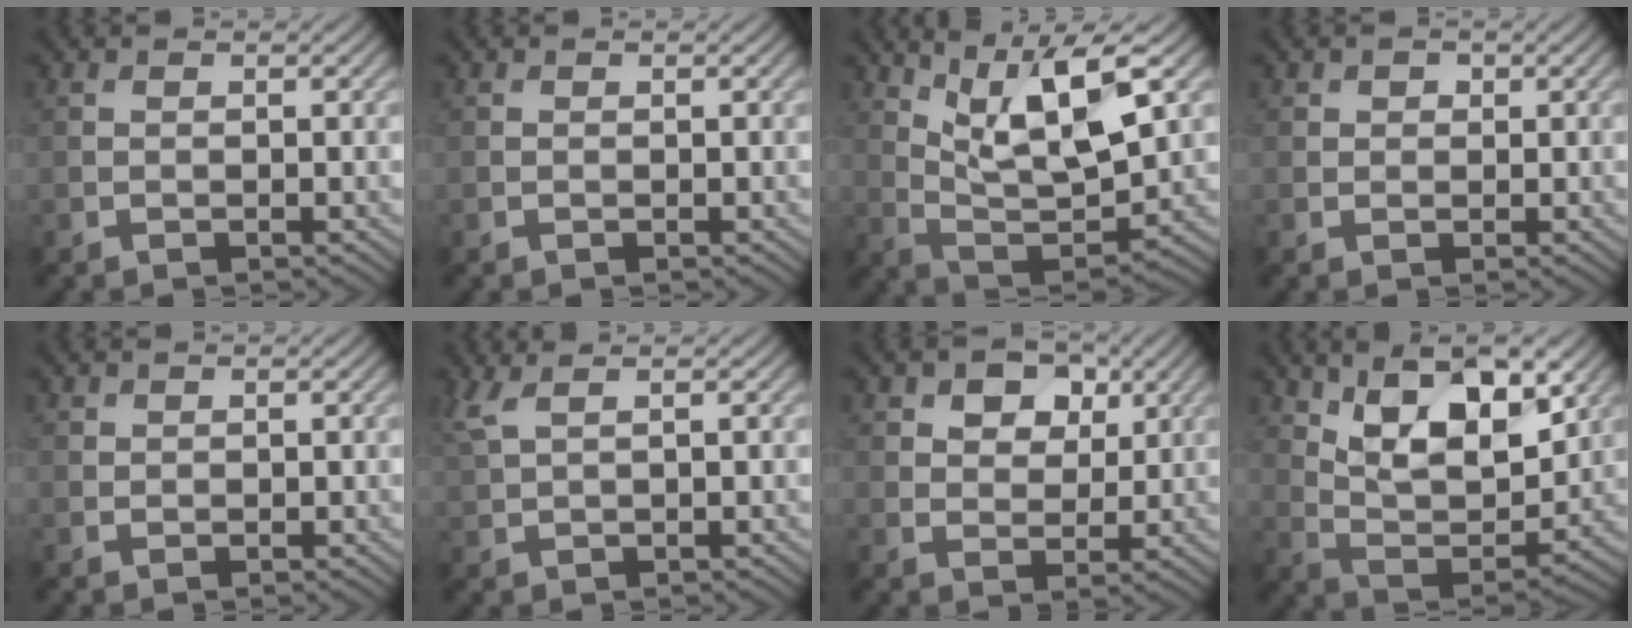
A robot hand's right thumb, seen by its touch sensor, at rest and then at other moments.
{"total": 0.0}
{"total": 12.5, "force": [6.4, 4.1, 9.9], "torque": [-0.197, 0.002, 0.114]}
{"total": 1.2, "force": [0.5, 1.0, 0.4], "torque": [-0.004, -0.001, 0.007]}
{"total": 0.7, "force": [0.3, 0.6, 0.1], "torque": [0.001, -0.003, 0.006]}
{"total": 3.1, "force": [1.7, 0.8, 2.4], "torque": [-0.068, 0.014, 0.040]}
{"total": 6.2, "force": [3.0, 4.1, 3.4], "torque": [-0.058, -0.008, 0.045]}
{"total": 14.5, "force": [7.6, 6.5, 10.5], "torque": [-0.194, -0.006, 0.126]}